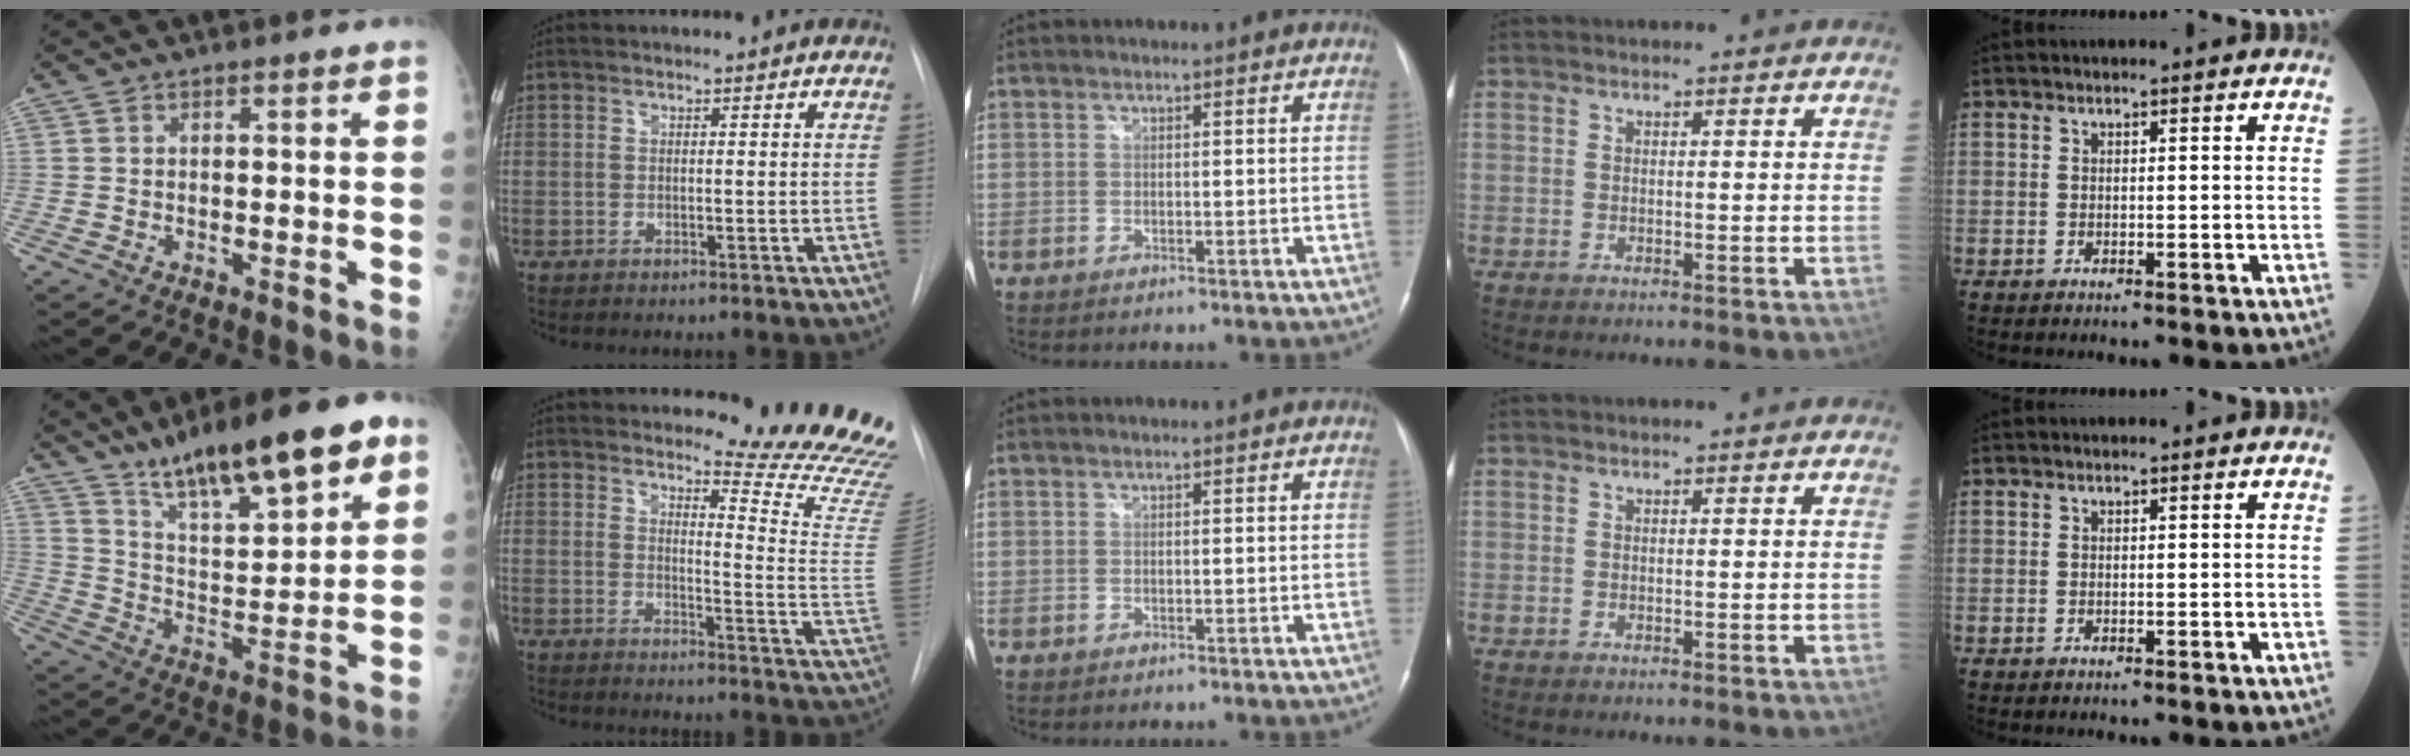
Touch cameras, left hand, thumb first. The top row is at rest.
{"thumb": {"total": 20.9, "force": [13.5, 5.8, 14.8], "torque": [-0.205, -0.050, 0.227]}, "index": {"total": 15.7, "force": [15.1, -1.2, 4.2], "torque": [-0.053, -0.161, 0.163]}}